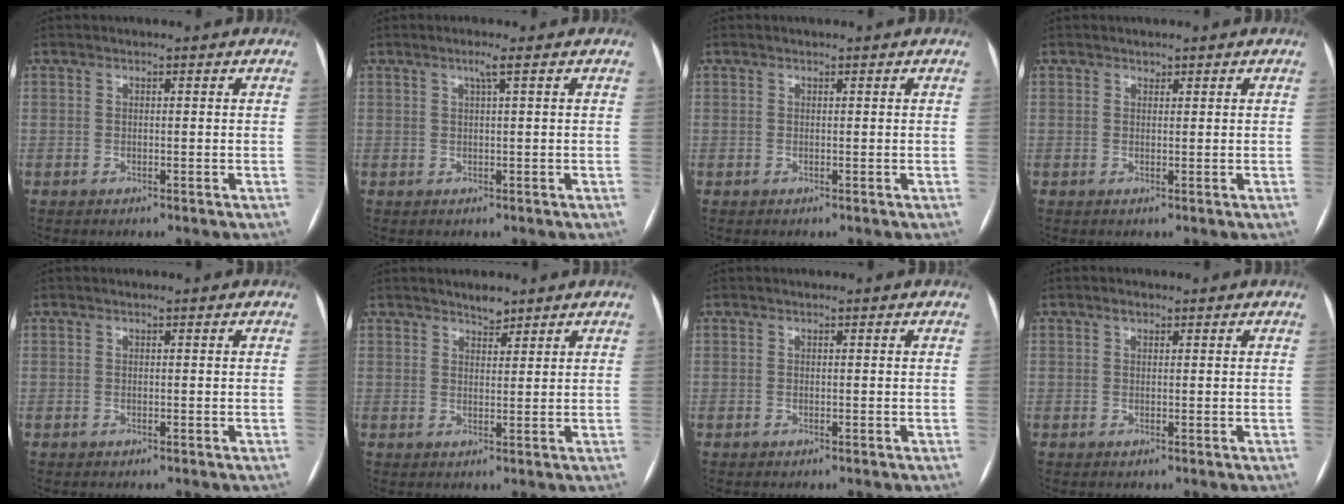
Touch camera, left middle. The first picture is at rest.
{"total": 1.5, "force": [0.7, -0.4, 1.2], "torque": [-0.025, 0.000, 0.014]}
{"total": 0.0}
{"total": 0.5, "force": [0.4, 0.3, 0.0], "torque": [-0.002, -0.002, 0.006]}
{"total": 0.0}
{"total": 2.1, "force": [1.9, 0.6, 0.7], "torque": [-0.012, -0.001, 0.032]}
{"total": 0.0}
{"total": 0.9, "force": [0.6, 0.5, 0.5], "torque": [-0.009, 0.005, 0.010]}